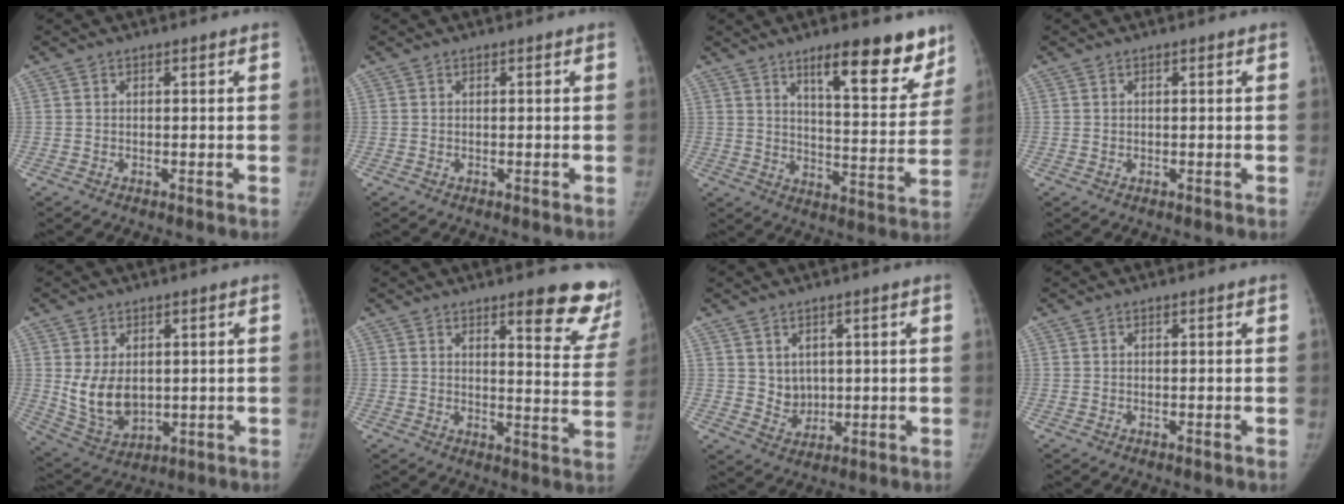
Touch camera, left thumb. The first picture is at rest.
{"total": 0.0}
{"total": 16.1, "force": [10.8, 4.6, 11.0], "torque": [-0.099, -0.071, 0.158]}
{"total": 0.0}
{"total": 9.2, "force": [0.8, 6.4, 6.5], "torque": [-0.097, -0.017, 0.039]}
{"total": 13.8, "force": [10.0, 3.4, 8.8], "torque": [-0.063, -0.068, 0.110]}
{"total": 4.2, "force": [1.2, 3.7, 1.7], "torque": [-0.008, -0.013, 0.033]}
{"total": 0.0}